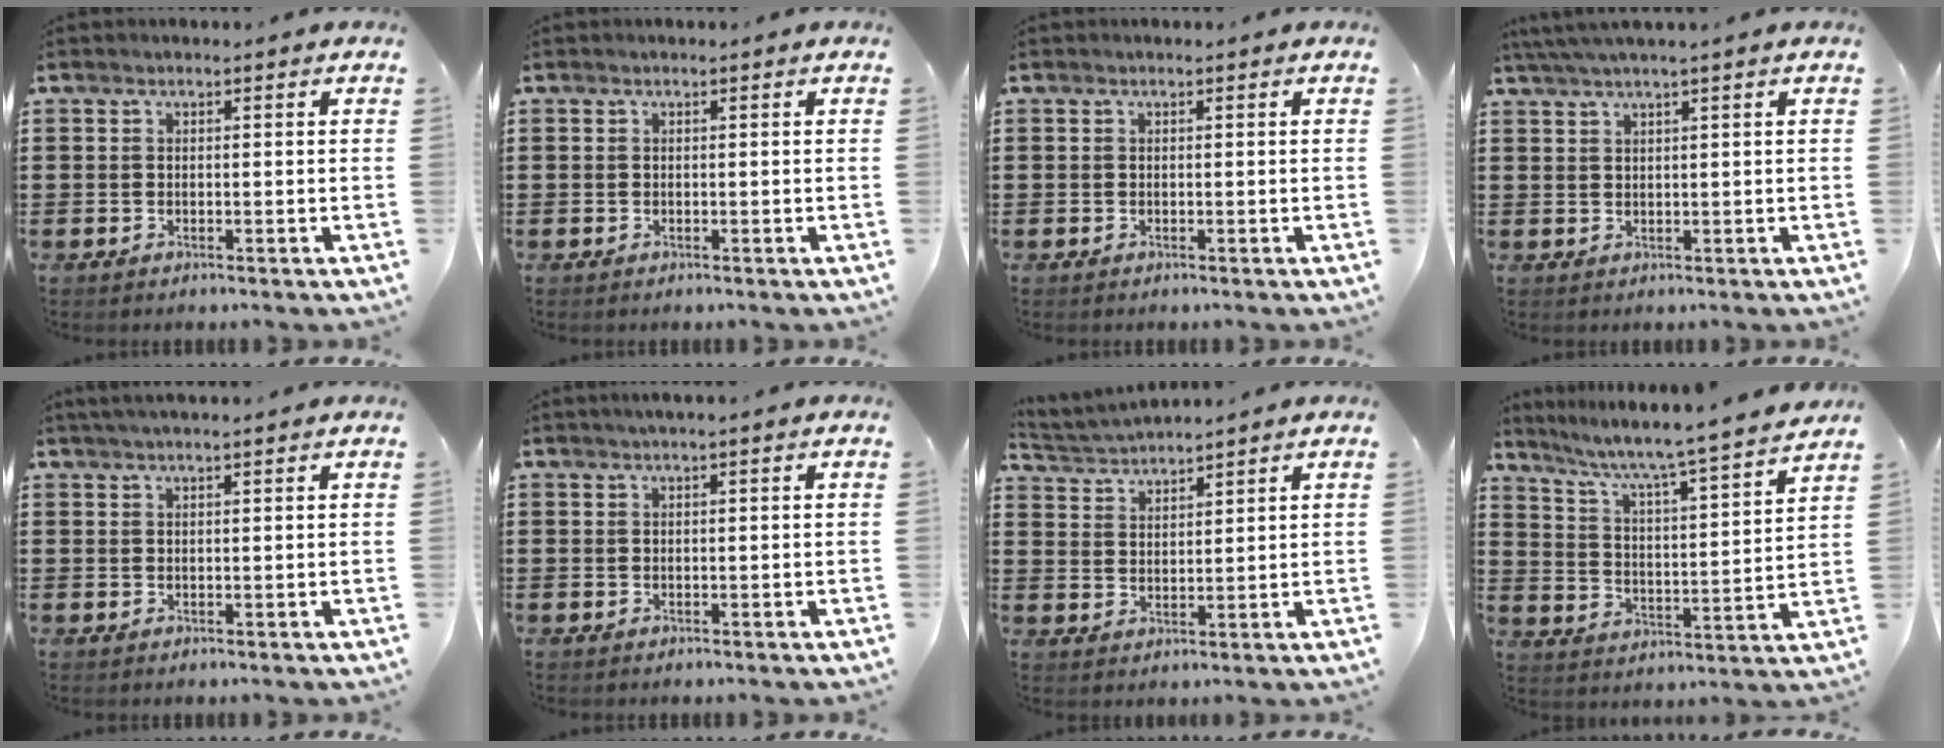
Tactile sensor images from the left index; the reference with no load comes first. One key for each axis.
{"total": 0.0}
{"total": 0.0}
{"total": 2.2, "fx": 1.5, "fy": -0.3, "fz": 1.6, "tx": -0.032, "ty": 0.001, "tz": 0.027}
{"total": 1.3, "fx": 1.0, "fy": -0.1, "fz": 0.8, "tx": -0.017, "ty": -0.002, "tz": 0.019}
{"total": 0.7, "fx": 0.2, "fy": -0.1, "fz": 0.7, "tx": -0.010, "ty": -0.001, "tz": 0.004}
{"total": 3.0, "fx": 3.0, "fy": 0.0, "fz": -0.1, "tx": -0.011, "ty": -0.009, "tz": 0.054}
{"total": 5.1, "fx": 4.5, "fy": -0.6, "fz": 2.5, "tx": -0.070, "ty": -0.047, "tz": 0.063}